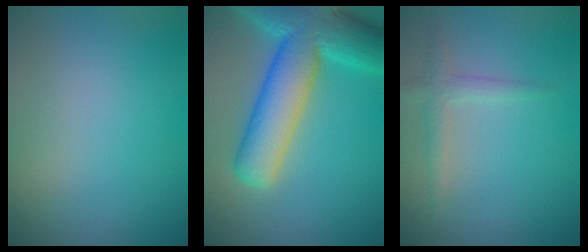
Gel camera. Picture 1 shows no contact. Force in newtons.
{"total": 10.5, "press": 10.5, "slide": 0.8}
{"total": 1.7, "press": 1.7, "slide": 0.1}